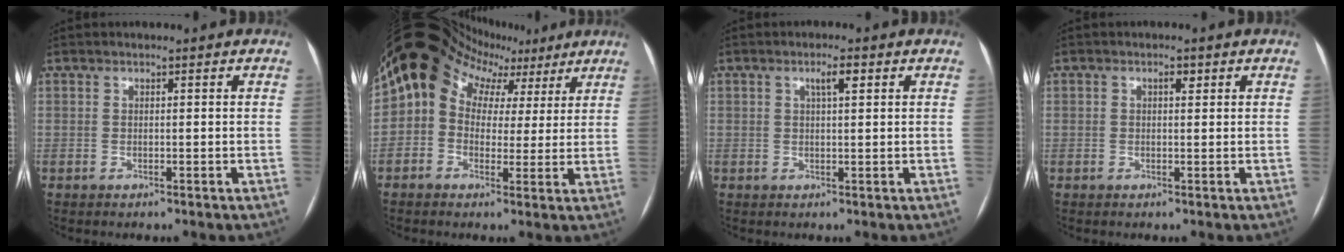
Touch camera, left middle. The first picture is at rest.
{"total": 10.4, "force": [3.8, 8.3, 5.0], "torque": [-0.077, 0.060, 0.059]}
{"total": 2.5, "force": [1.1, 0.3, 2.2], "torque": [-0.040, 0.005, 0.018]}
{"total": 1.2, "force": [0.5, 0.4, 1.0], "torque": [-0.016, 0.002, 0.007]}